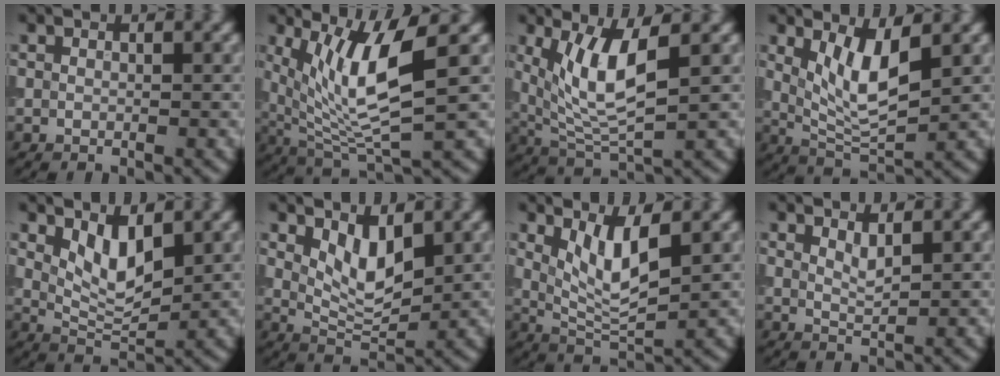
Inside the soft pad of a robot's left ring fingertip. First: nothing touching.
{"total": 7.4, "force": [2.4, 1.8, 6.8], "torque": [-0.139, -0.013, 0.052]}
{"total": 6.2, "force": [2.0, 2.0, 5.5], "torque": [-0.118, -0.013, 0.047]}
{"total": 4.8, "force": [1.6, 1.3, 4.3], "torque": [-0.087, -0.010, 0.037]}
{"total": 3.9, "force": [1.6, 1.6, 3.1], "torque": [-0.061, -0.008, 0.034]}
{"total": 3.9, "force": [1.6, 1.7, 3.1], "torque": [-0.060, -0.008, 0.033]}
{"total": 4.4, "force": [1.6, 1.1, 3.9], "torque": [-0.080, -0.011, 0.038]}
{"total": 1.4, "force": [0.9, 0.3, 1.0], "torque": [-0.020, -0.003, 0.017]}